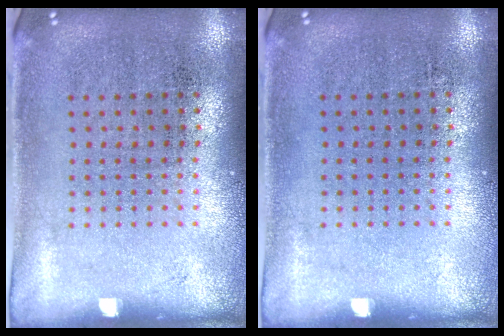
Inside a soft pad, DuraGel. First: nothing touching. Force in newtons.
{"total": 0.0}